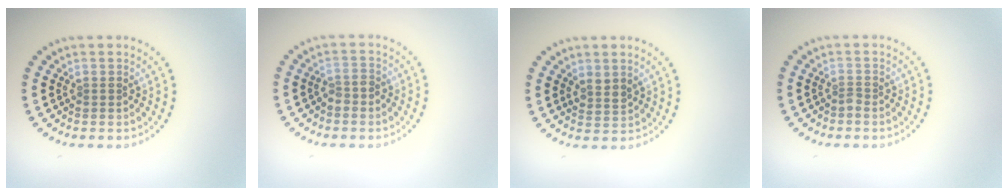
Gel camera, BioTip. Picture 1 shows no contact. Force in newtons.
{"total": 1.4, "press": 1.2, "slide": 0.7}
{"total": 1.5, "press": 1.2, "slide": 0.8}
{"total": 0.7, "press": 0.4, "slide": 0.6}